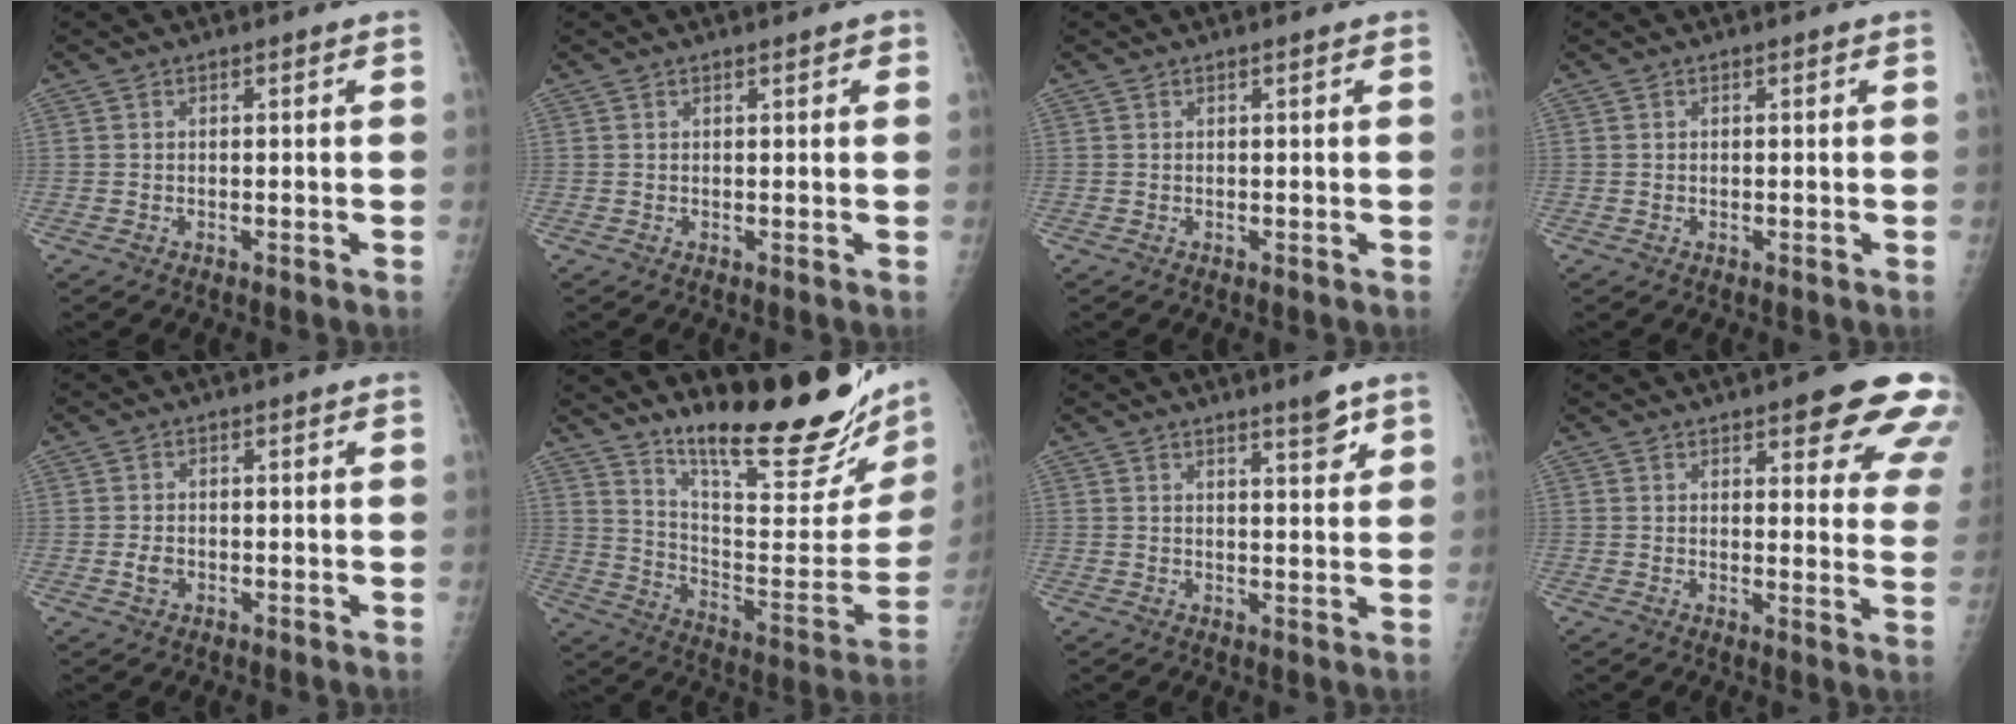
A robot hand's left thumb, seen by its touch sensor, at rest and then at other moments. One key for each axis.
{"total": 1.3, "fx": 0.8, "fy": 0.5, "fz": 0.9, "tx": -0.007, "ty": -0.001, "tz": 0.008}
{"total": 0.6, "fx": 0.4, "fy": 0.1, "fz": 0.4, "tx": -0.006, "ty": 0.001, "tz": 0.003}
{"total": 0.0}
{"total": 1.9, "fx": -0.4, "fy": 1.4, "fz": 1.2, "tx": -0.017, "ty": 0.001, "tz": -0.007}
{"total": 27.6, "fx": 21.5, "fy": 4.9, "fz": 16.6, "tx": -0.218, "ty": -0.154, "tz": 0.316}
{"total": 4.0, "fx": 2.9, "fy": 0.6, "fz": 2.7, "tx": -0.033, "ty": -0.022, "tz": 0.042}
{"total": 15.2, "fx": 9.6, "fy": 4.7, "fz": 10.8, "tx": -0.093, "ty": -0.042, "tz": 0.104}